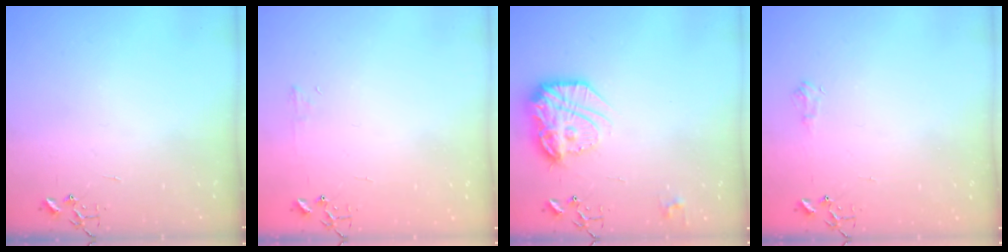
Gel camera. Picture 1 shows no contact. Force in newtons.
{"total": 4.8, "press": 4.7, "slide": 0.7}
{"total": 19.0, "press": 19.0, "slide": 1.7}
{"total": 5.8, "press": 5.7, "slide": 0.8}